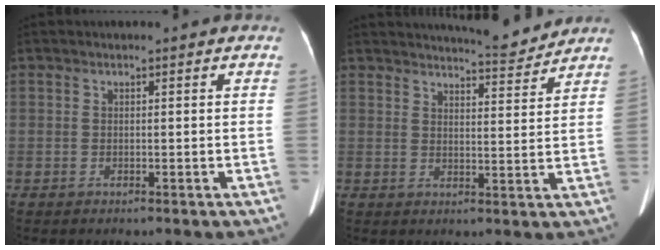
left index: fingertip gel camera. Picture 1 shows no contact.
{"total": 6.6, "force": [6.5, -0.1, 0.9], "torque": [-0.024, -0.014, 0.088]}